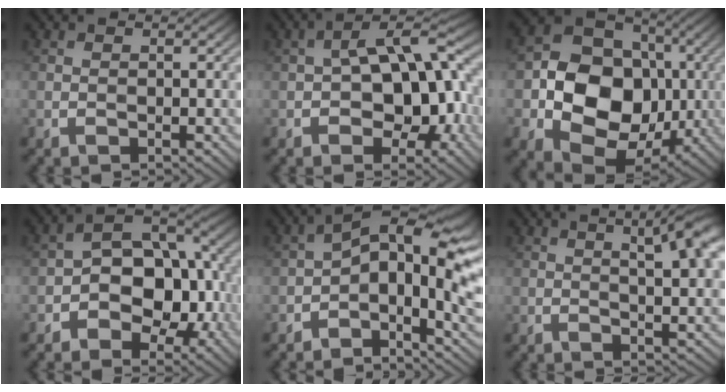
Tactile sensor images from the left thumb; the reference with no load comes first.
{"total": 12.6, "force": [-1.3, 7.2, 10.2], "torque": [-0.136, 0.012, -0.026]}
{"total": 15.0, "force": [-1.8, 11.7, 9.3], "torque": [-0.160, -0.016, -0.037]}
{"total": 11.3, "force": [-2.5, 7.3, 8.2], "torque": [-0.114, 0.001, -0.050]}
{"total": 13.3, "force": [-0.4, 6.5, 11.6], "torque": [-0.187, 0.004, -0.017]}
{"total": 9.4, "force": [3.5, 2.5, 8.3], "torque": [-0.099, 0.021, 0.046]}